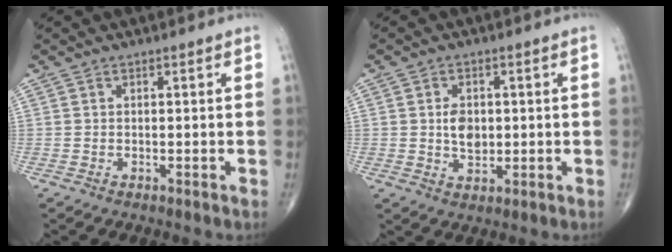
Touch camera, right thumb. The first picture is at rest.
{"total": 4.6, "force": [0.4, 3.1, 3.3], "torque": [-0.042, -0.003, 0.008]}